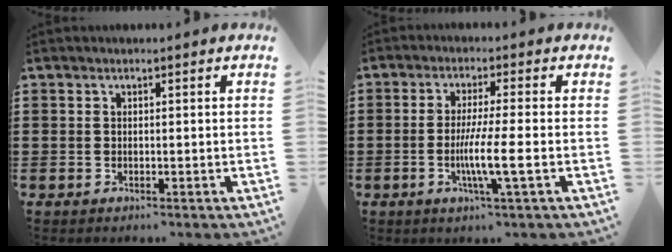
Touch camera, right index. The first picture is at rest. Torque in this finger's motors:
{"motor_torque": [2.06, 0.08, 0.61, 0.13]}